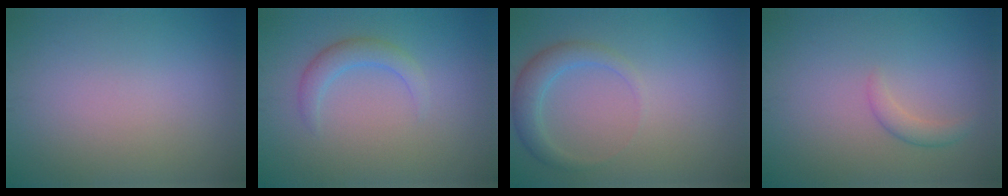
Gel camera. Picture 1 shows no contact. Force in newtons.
{"total": 2.3, "press": 2.3, "slide": 0.1}
{"total": 2.6, "press": 2.6, "slide": 0.0}
{"total": 1.4, "press": 1.3, "slide": 0.1}